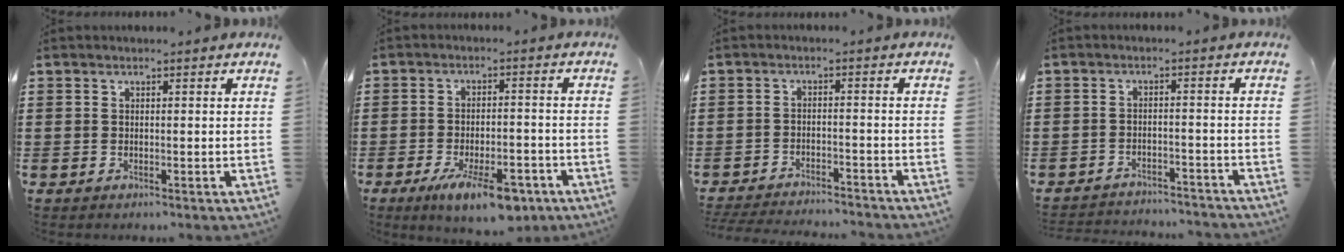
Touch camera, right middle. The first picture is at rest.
{"total": 7.9, "force": [-5.2, 2.3, 5.5], "torque": [-0.101, 0.000, -0.090]}
{"total": 3.7, "force": [-3.7, 0.0, 0.4], "torque": [-0.017, -0.003, -0.079]}
{"total": 3.0, "force": [-3.0, 0.1, 0.0], "torque": [-0.006, -0.001, -0.064]}